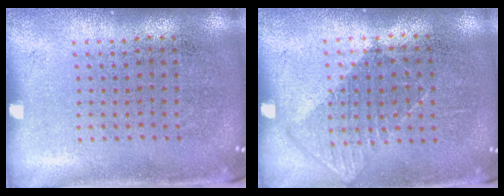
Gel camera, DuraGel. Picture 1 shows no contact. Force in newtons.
{"total": 0.6, "press": 0.4, "slide": 0.4}